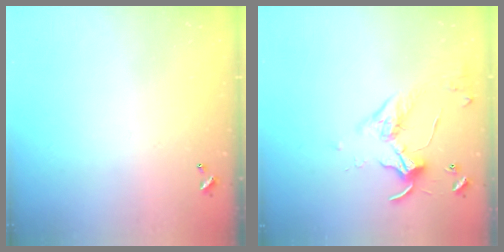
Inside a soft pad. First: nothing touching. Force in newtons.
{"total": 3.6, "press": 3.5, "slide": 0.7}